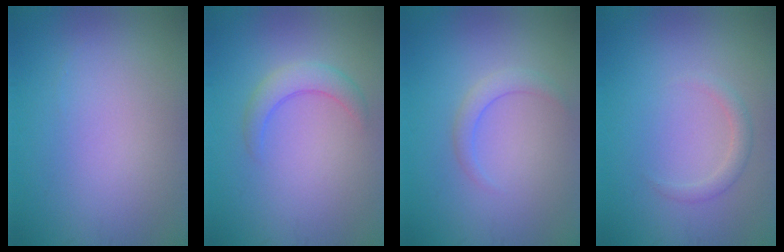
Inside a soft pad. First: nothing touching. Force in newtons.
{"total": 2.4, "press": 2.4, "slide": 0.1}
{"total": 1.6, "press": 1.6, "slide": 0.1}
{"total": 1.4, "press": 1.4, "slide": 0.1}